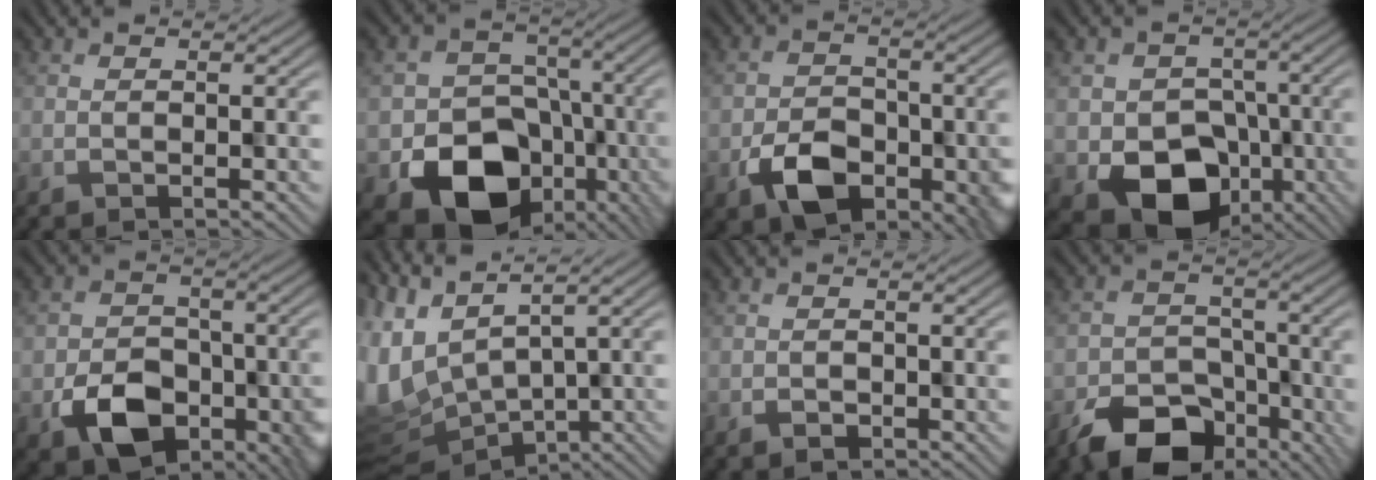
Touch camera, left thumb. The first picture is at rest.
{"total": 14.4, "force": [-5.3, 11.5, 6.7], "torque": [-0.107, -0.054, -0.073]}
{"total": 7.7, "force": [-3.0, 5.4, 4.6], "torque": [-0.082, -0.018, -0.047]}
{"total": 12.1, "force": [-4.2, 9.4, 6.4], "torque": [-0.111, -0.045, -0.065]}
{"total": 8.9, "force": [-3.1, 6.6, 5.1], "torque": [-0.093, -0.026, -0.047]}
{"total": 11.0, "force": [1.6, 7.0, 8.4], "torque": [-0.228, -0.035, 0.103]}
{"total": 1.1, "force": [-0.4, 1.0, 0.4], "torque": [-0.005, -0.001, -0.006]}
{"total": 9.5, "force": [-5.4, 6.2, 4.6], "torque": [-0.078, -0.019, -0.092]}